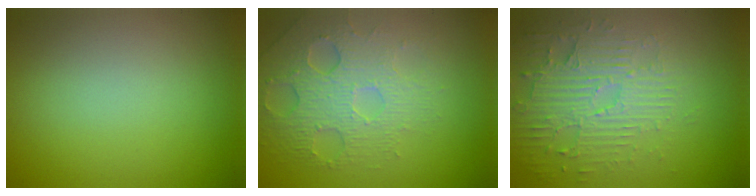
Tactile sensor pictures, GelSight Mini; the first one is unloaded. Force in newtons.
{"total": 4.9, "press": 4.1, "slide": 2.6}
{"total": 4.1, "press": 3.7, "slide": 1.7}